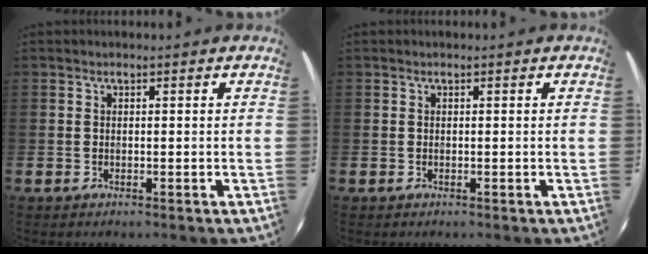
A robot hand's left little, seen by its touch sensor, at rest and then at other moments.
{"total": 0.0}